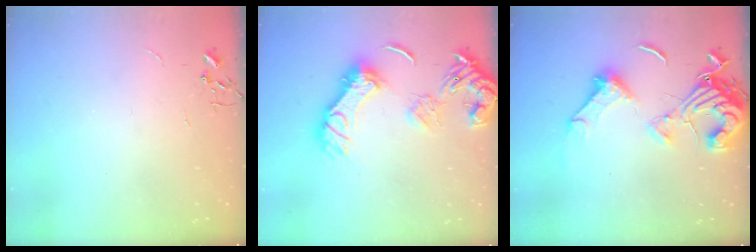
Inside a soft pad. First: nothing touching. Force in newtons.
{"total": 17.1, "press": 17.0, "slide": 2.4}
{"total": 16.3, "press": 16.2, "slide": 1.7}